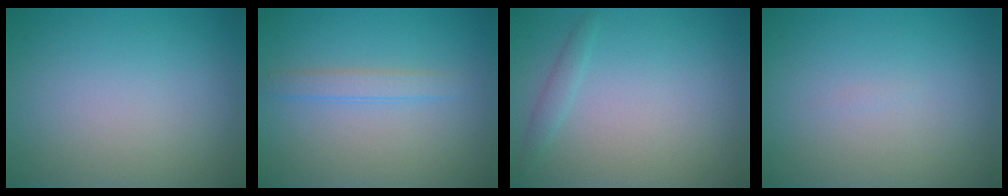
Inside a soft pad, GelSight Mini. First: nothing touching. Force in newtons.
{"total": 1.8, "press": 1.8, "slide": 0.0}
{"total": 1.0, "press": 1.0, "slide": 0.1}
{"total": 0.0}